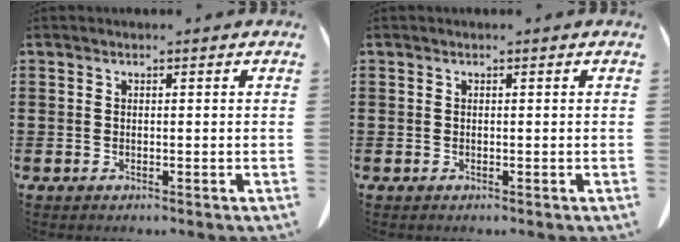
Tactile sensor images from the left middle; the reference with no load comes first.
{"total": 0.0}